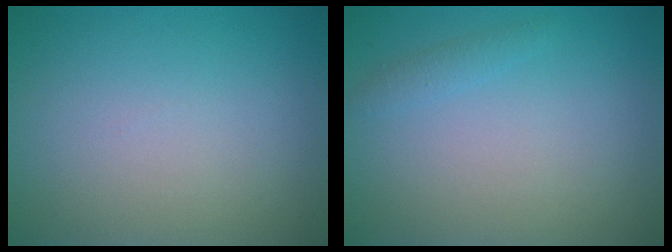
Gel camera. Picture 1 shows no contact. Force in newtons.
{"total": 0.9, "press": 0.9, "slide": 0.1}